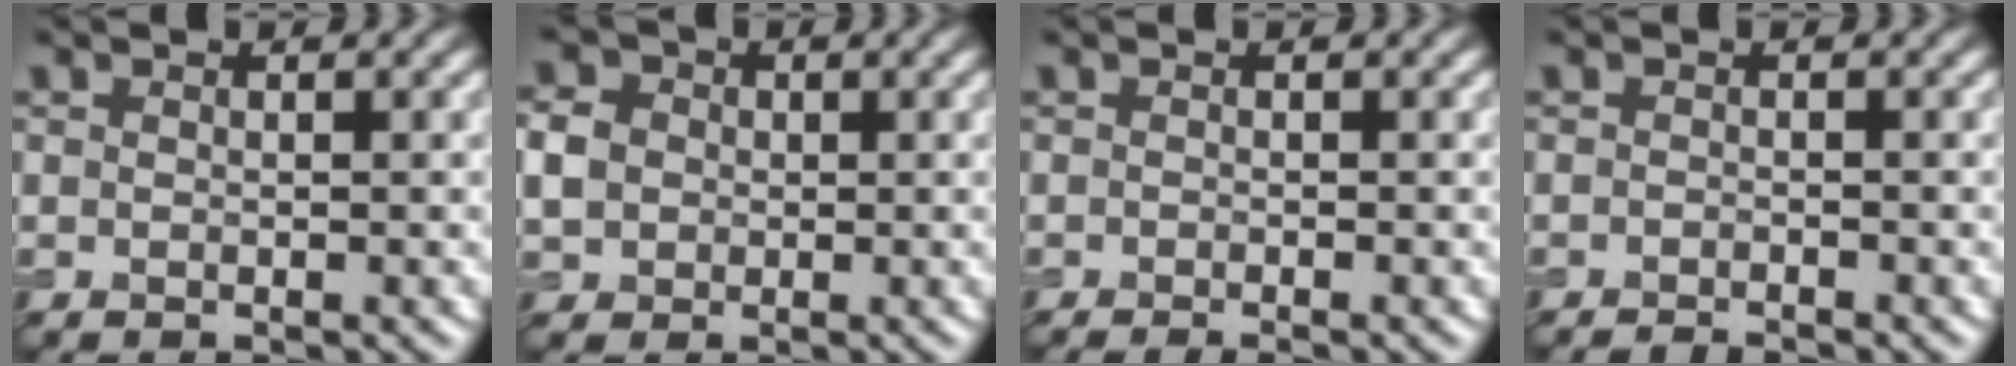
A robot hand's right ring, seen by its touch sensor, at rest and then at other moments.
{"total": 3.2, "force": [0.2, 2.9, 1.4], "torque": [-0.037, 0.007, 0.001]}
{"total": 1.4, "force": [-0.9, 0.4, 1.0], "torque": [-0.005, -0.007, -0.016]}
{"total": 1.3, "force": [-1.2, 0.2, 0.4], "torque": [0.001, -0.002, -0.022]}